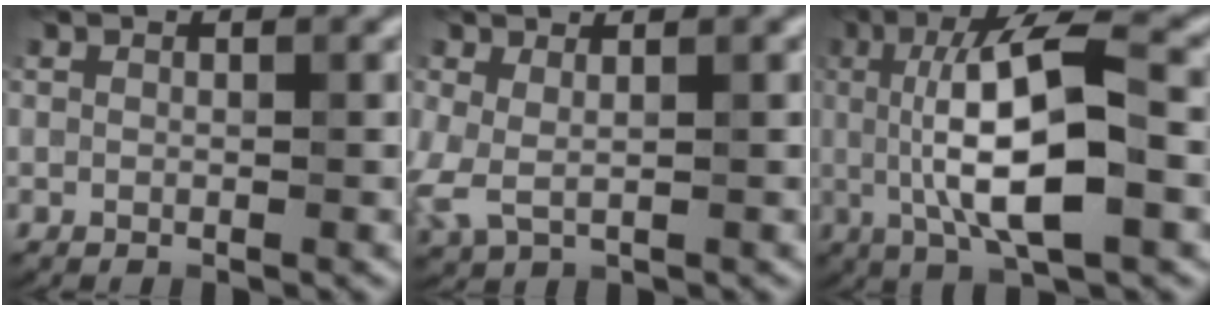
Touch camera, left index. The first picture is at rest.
{"total": 1.0, "force": [0.4, 0.3, 0.8], "torque": [-0.025, -0.004, 0.003]}
{"total": 9.3, "force": [-0.4, 2.6, 8.9], "torque": [-0.145, 0.005, -0.013]}